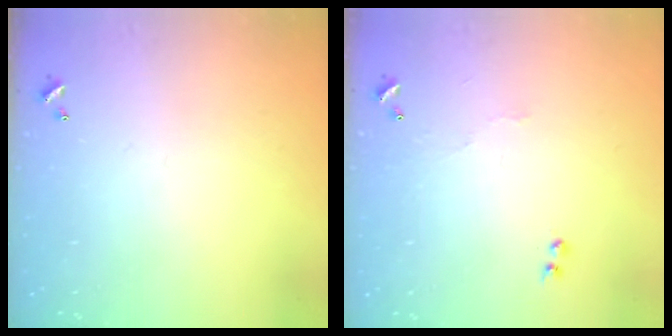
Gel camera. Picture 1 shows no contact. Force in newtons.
{"total": 3.0, "press": 2.9, "slide": 0.6}